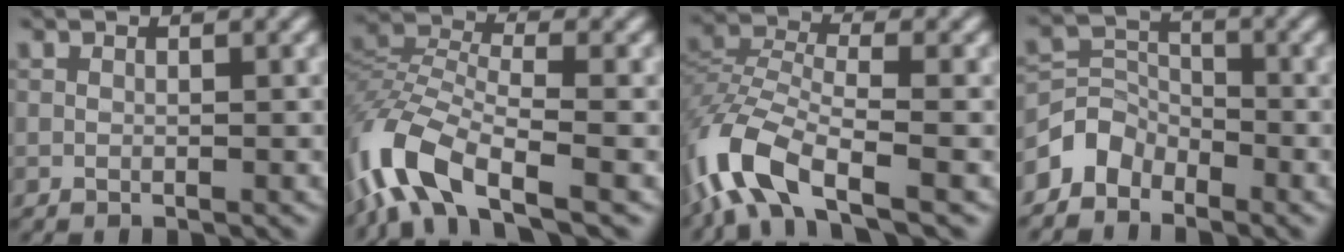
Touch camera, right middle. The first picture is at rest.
{"total": 8.9, "force": [-5.2, 3.6, 6.3], "torque": [-0.137, 0.002, -0.113]}
{"total": 8.0, "force": [-4.7, 3.3, 5.5], "torque": [-0.122, -0.001, -0.105]}
{"total": 3.3, "force": [-2.6, 2.0, 0.6], "torque": [-0.008, 0.007, -0.063]}